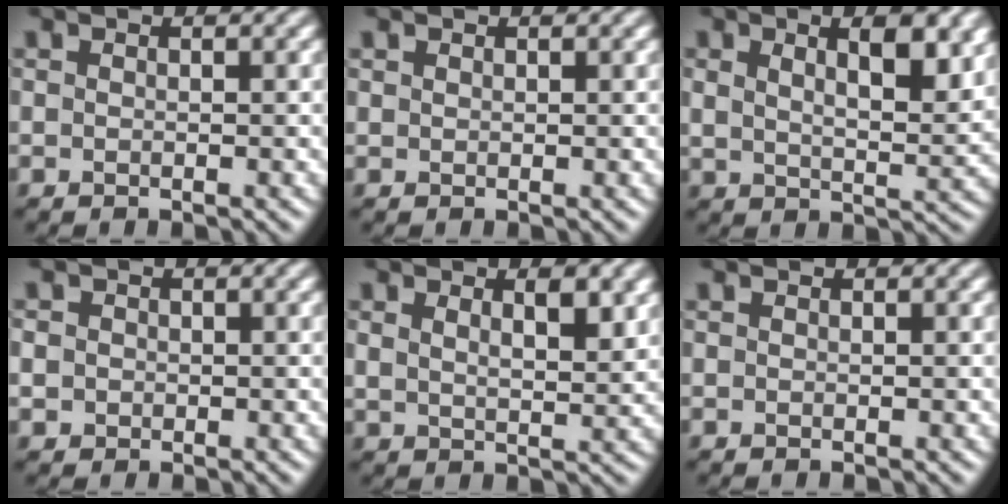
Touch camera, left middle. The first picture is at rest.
{"total": 0.0}
{"total": 5.7, "force": [2.8, 2.0, 4.5], "torque": [-0.066, -0.004, 0.045]}
{"total": 2.1, "force": [0.4, 1.9, 0.8], "torque": [-0.005, 0.012, -0.002]}
{"total": 3.4, "force": [1.8, 1.1, 2.6], "torque": [-0.042, -0.005, 0.033]}
{"total": 0.0}